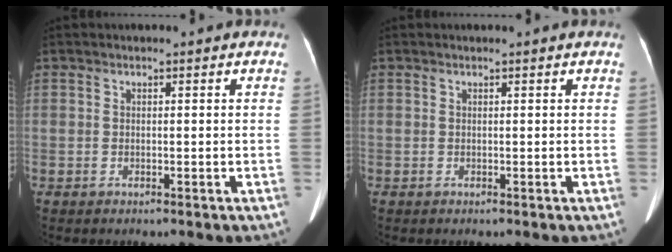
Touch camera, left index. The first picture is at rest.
{"total": 0.7, "force": [0.6, 0.0, 0.3], "torque": [-0.005, 0.007, 0.011]}